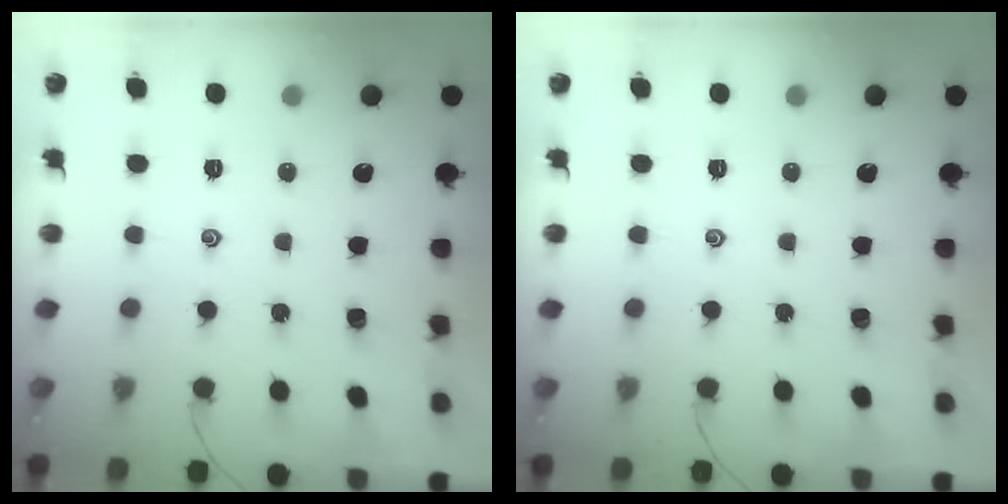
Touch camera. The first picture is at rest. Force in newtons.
{"total": 0.0}